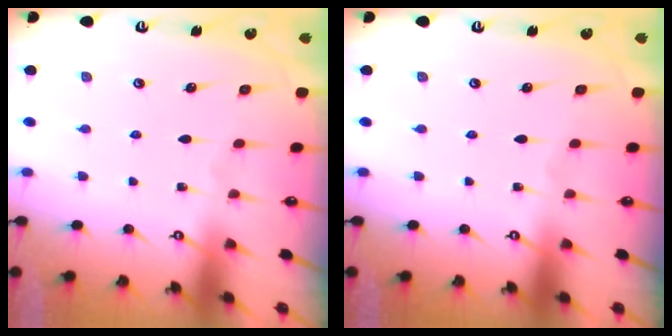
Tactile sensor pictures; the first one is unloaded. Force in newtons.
{"total": 0.0}